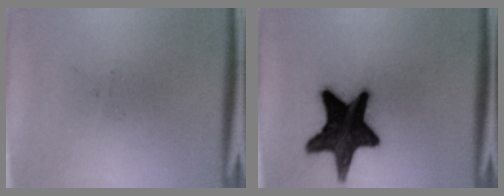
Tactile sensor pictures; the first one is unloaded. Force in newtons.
{"total": 18.6}